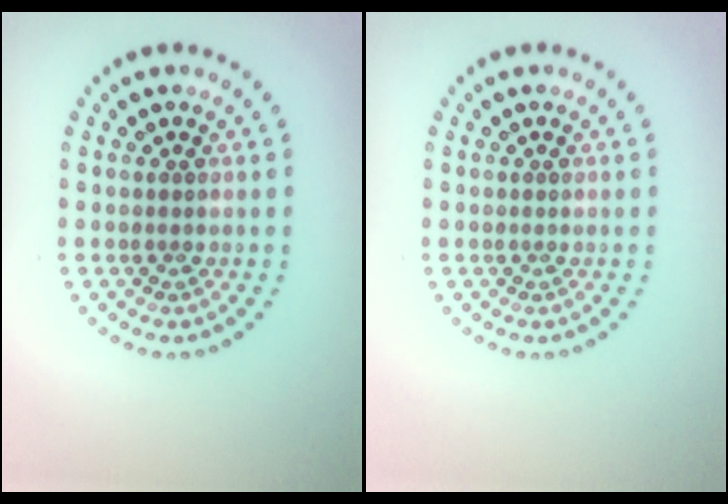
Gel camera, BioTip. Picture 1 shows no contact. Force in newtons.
{"total": 0.0}